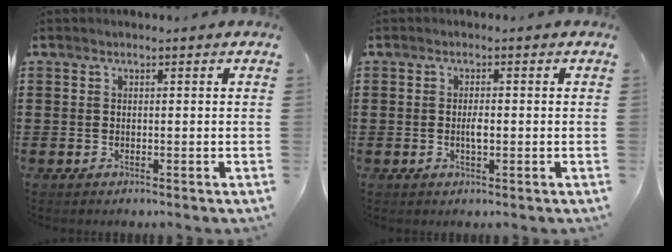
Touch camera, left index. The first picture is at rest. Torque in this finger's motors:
{"motor_torque": [0.61, 0.26, 0.07, 0.03]}